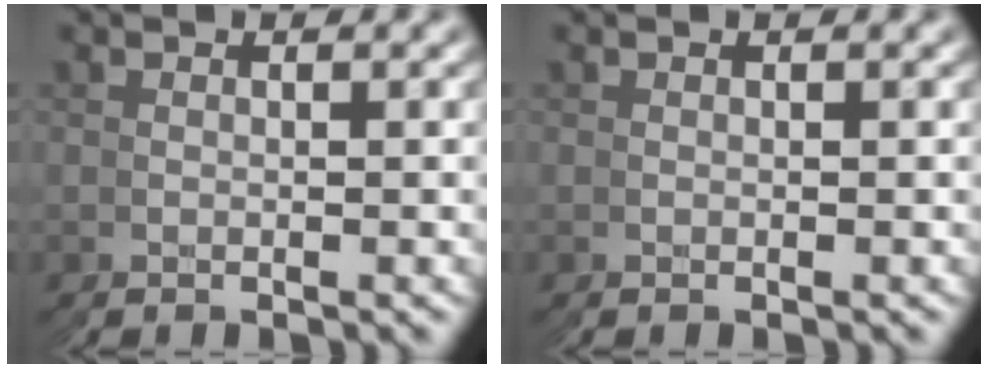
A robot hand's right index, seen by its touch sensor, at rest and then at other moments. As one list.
[{"total": 0.0}]